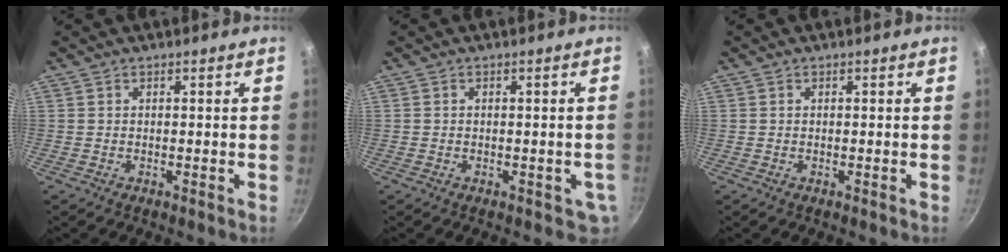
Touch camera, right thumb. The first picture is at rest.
{"total": 2.7, "force": [-0.5, 2.0, 1.7], "torque": [-0.010, 0.003, -0.006]}
{"total": 0.0}